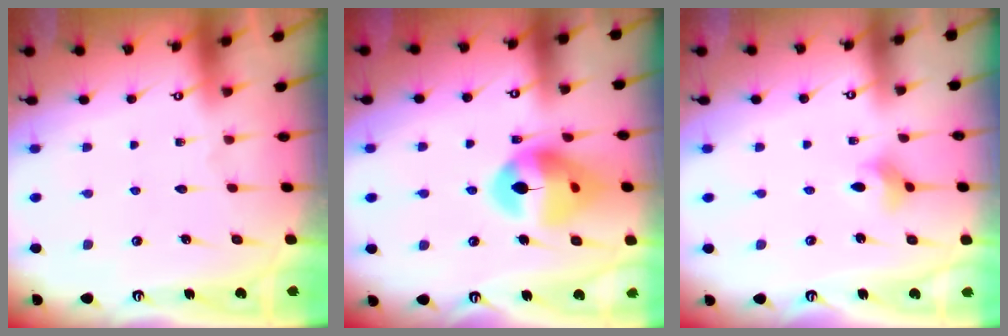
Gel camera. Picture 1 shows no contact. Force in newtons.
{"total": 15.1, "press": 15.0, "slide": 1.9}
{"total": 2.9, "press": 2.9, "slide": 0.4}